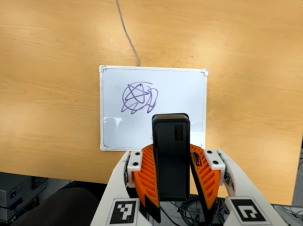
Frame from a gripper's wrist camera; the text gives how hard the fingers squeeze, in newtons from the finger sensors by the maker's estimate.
{"total": 8.2, "left": 7.0, "right": 9.5}